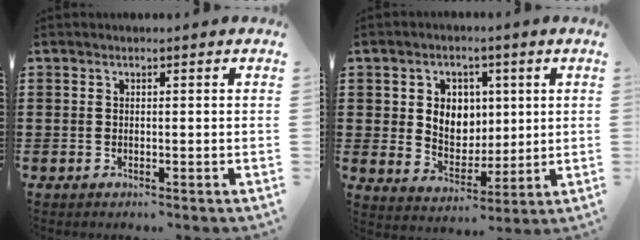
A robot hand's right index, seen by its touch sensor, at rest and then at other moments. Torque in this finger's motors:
{"motor_torque": [0.49, -0.02, 0.29, 0.07]}